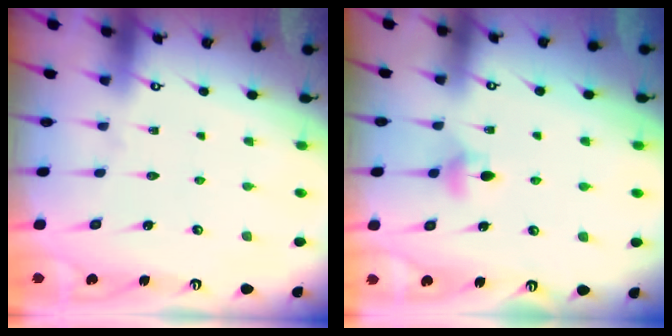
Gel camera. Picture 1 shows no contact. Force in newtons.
{"total": 4.7, "press": 4.6, "slide": 1.0}